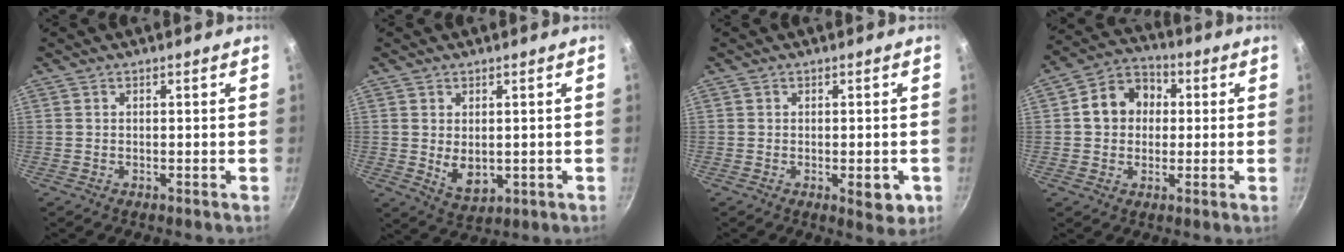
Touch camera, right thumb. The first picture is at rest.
{"total": 5.5, "force": [0.1, 3.6, 4.1], "torque": [-0.061, -0.015, 0.014]}
{"total": 4.9, "force": [-1.4, 2.4, 4.1], "torque": [-0.034, 0.003, -0.014]}
{"total": 10.2, "force": [1.2, 8.6, 5.3], "torque": [-0.050, 0.022, 0.003]}